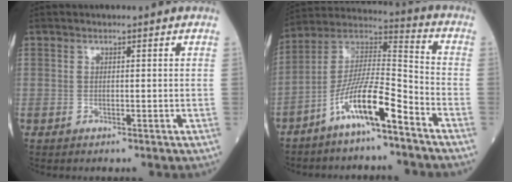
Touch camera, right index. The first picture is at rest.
{"total": 12.0, "force": [-7.1, 1.3, 9.5], "torque": [-0.184, 0.013, -0.138]}